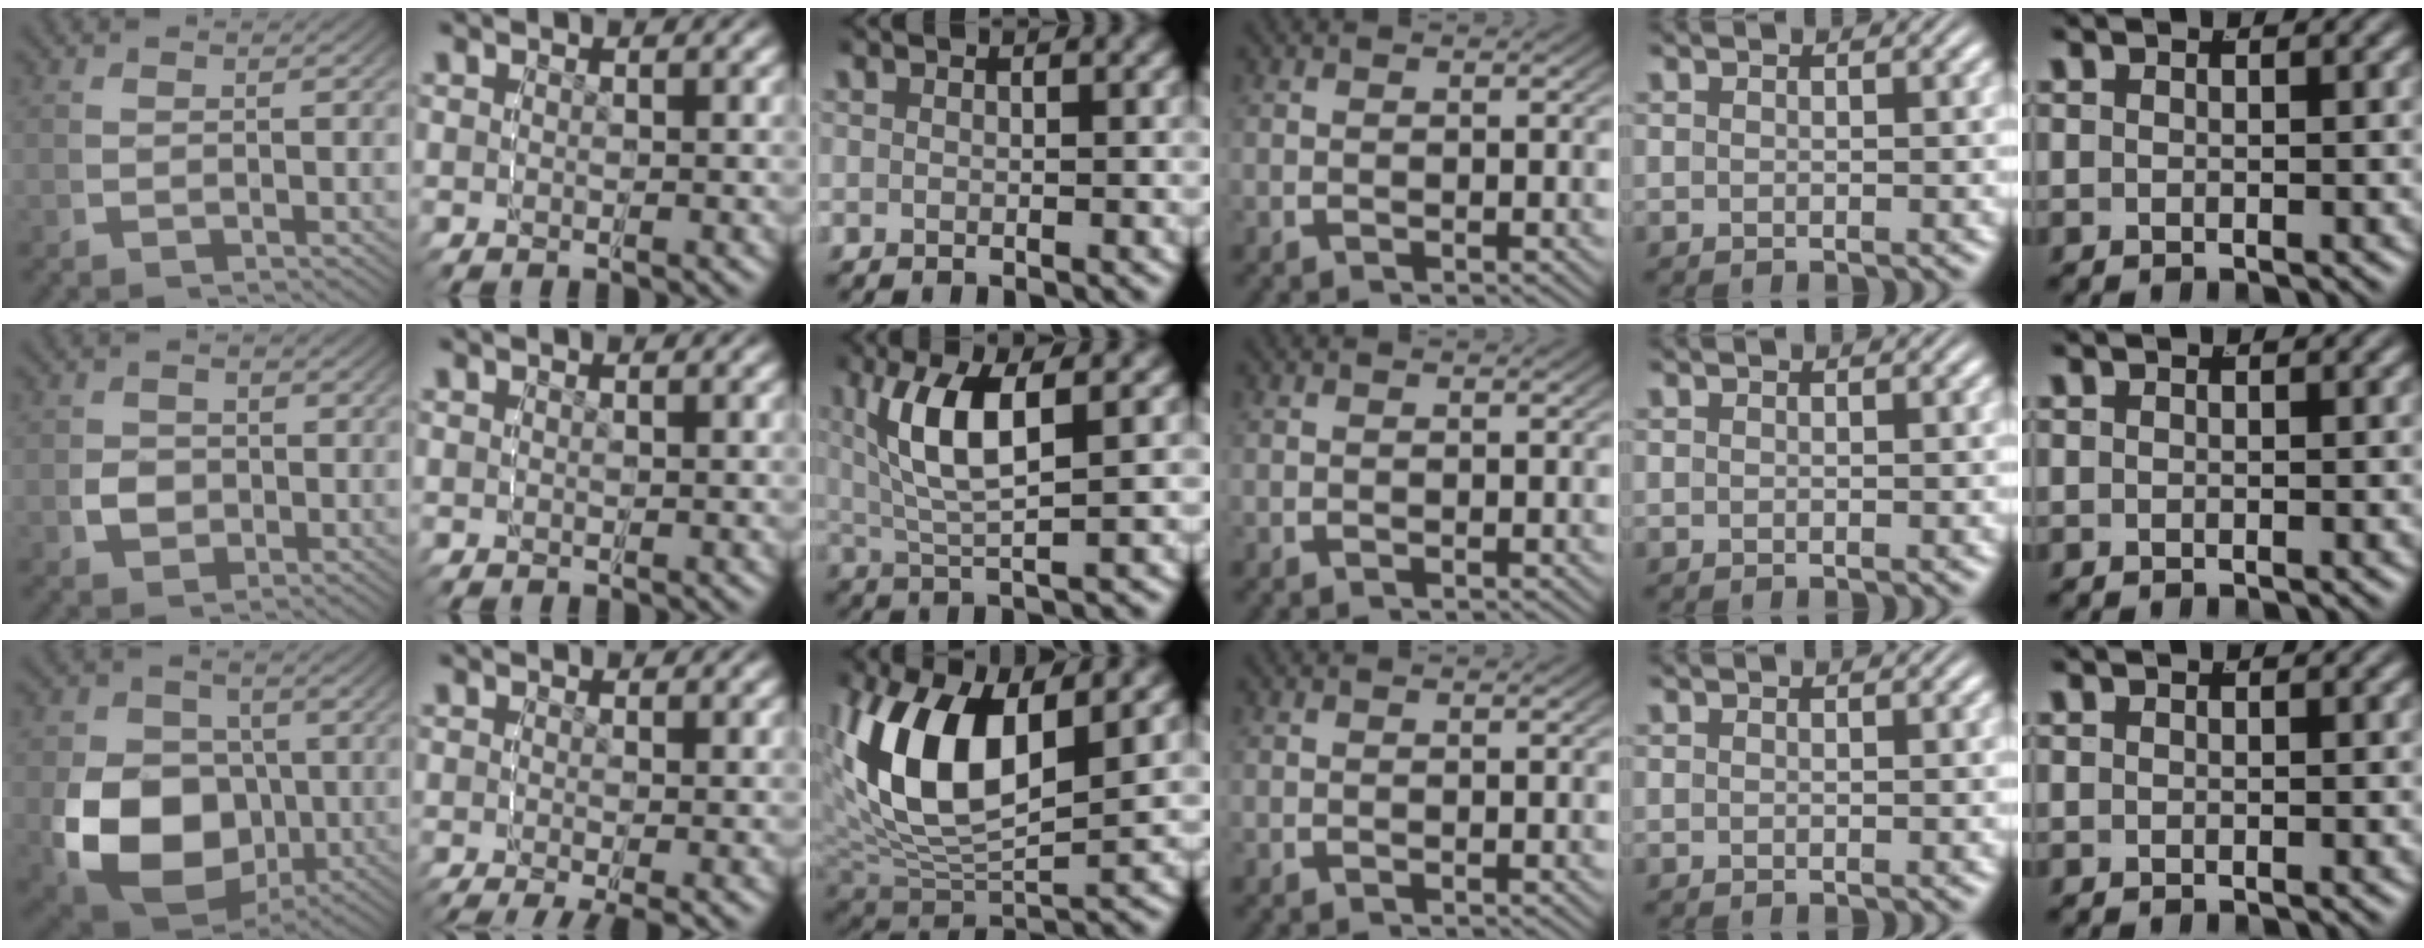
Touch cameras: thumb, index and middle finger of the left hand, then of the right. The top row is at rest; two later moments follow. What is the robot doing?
{"motion": "grasp_and_lifting", "object": "sponge"}